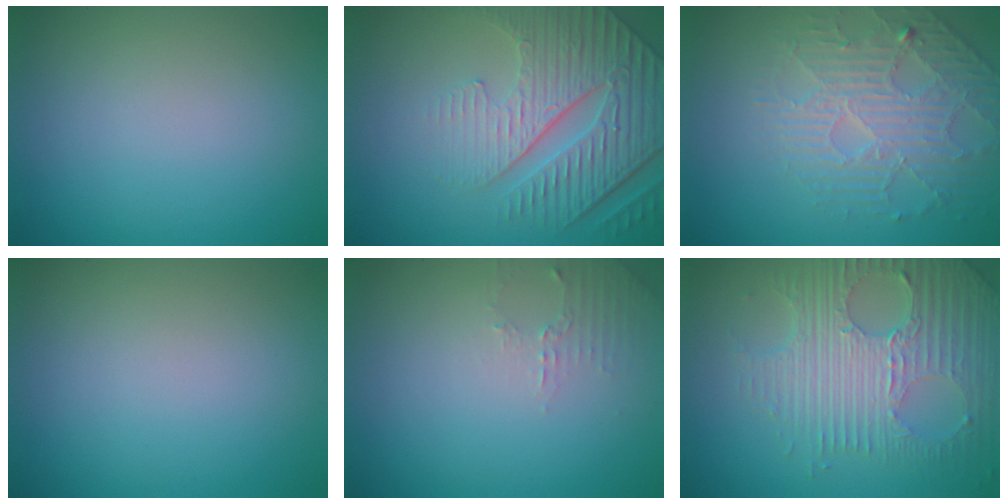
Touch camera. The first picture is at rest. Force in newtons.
{"total": 5.7, "press": 5.1, "slide": 2.6}
{"total": 4.3, "press": 3.7, "slide": 2.2}
{"total": 0.0}
{"total": 1.4, "press": 1.4, "slide": 0.4}
{"total": 7.6, "press": 5.2, "slide": 5.6}